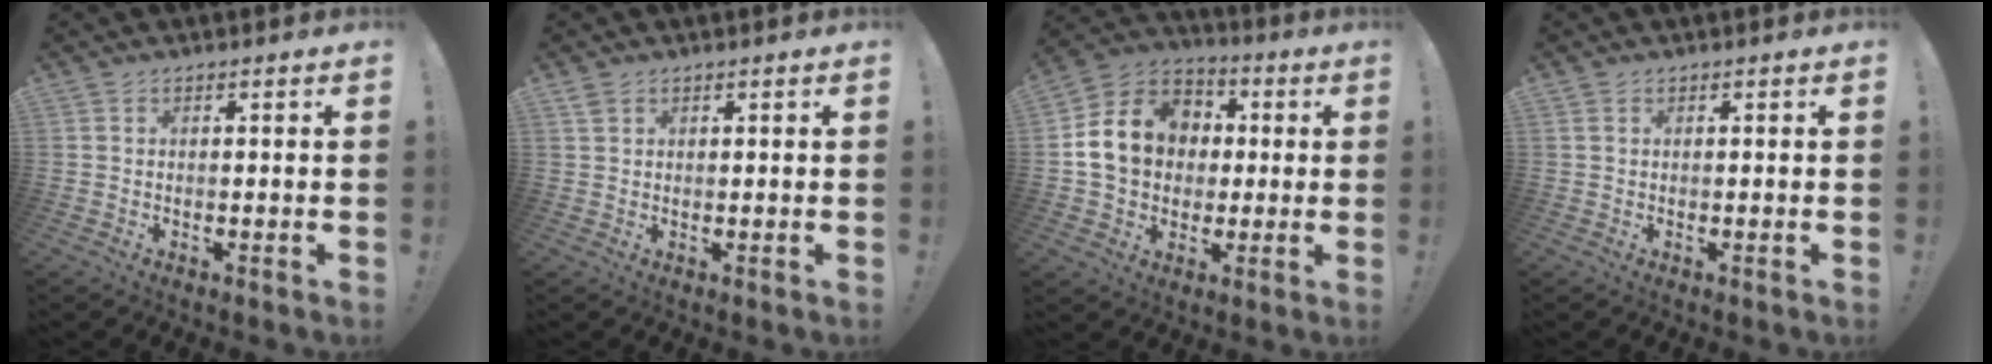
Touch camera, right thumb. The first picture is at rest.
{"total": 2.0, "force": [1.3, 1.0, 1.0], "torque": [-0.019, -0.001, 0.025]}
{"total": 16.1, "force": [2.2, 13.2, 8.9], "torque": [-0.140, 0.006, 0.050]}
{"total": 0.7, "force": [0.3, 0.5, 0.4], "torque": [-0.015, 0.004, 0.008]}